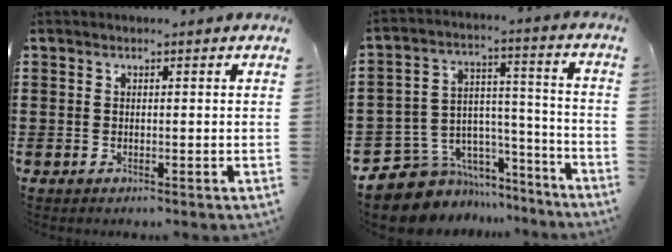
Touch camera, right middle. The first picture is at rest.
{"total": 8.7, "force": [-7.0, 5.0, 1.1], "torque": [-0.042, 0.012, -0.132]}